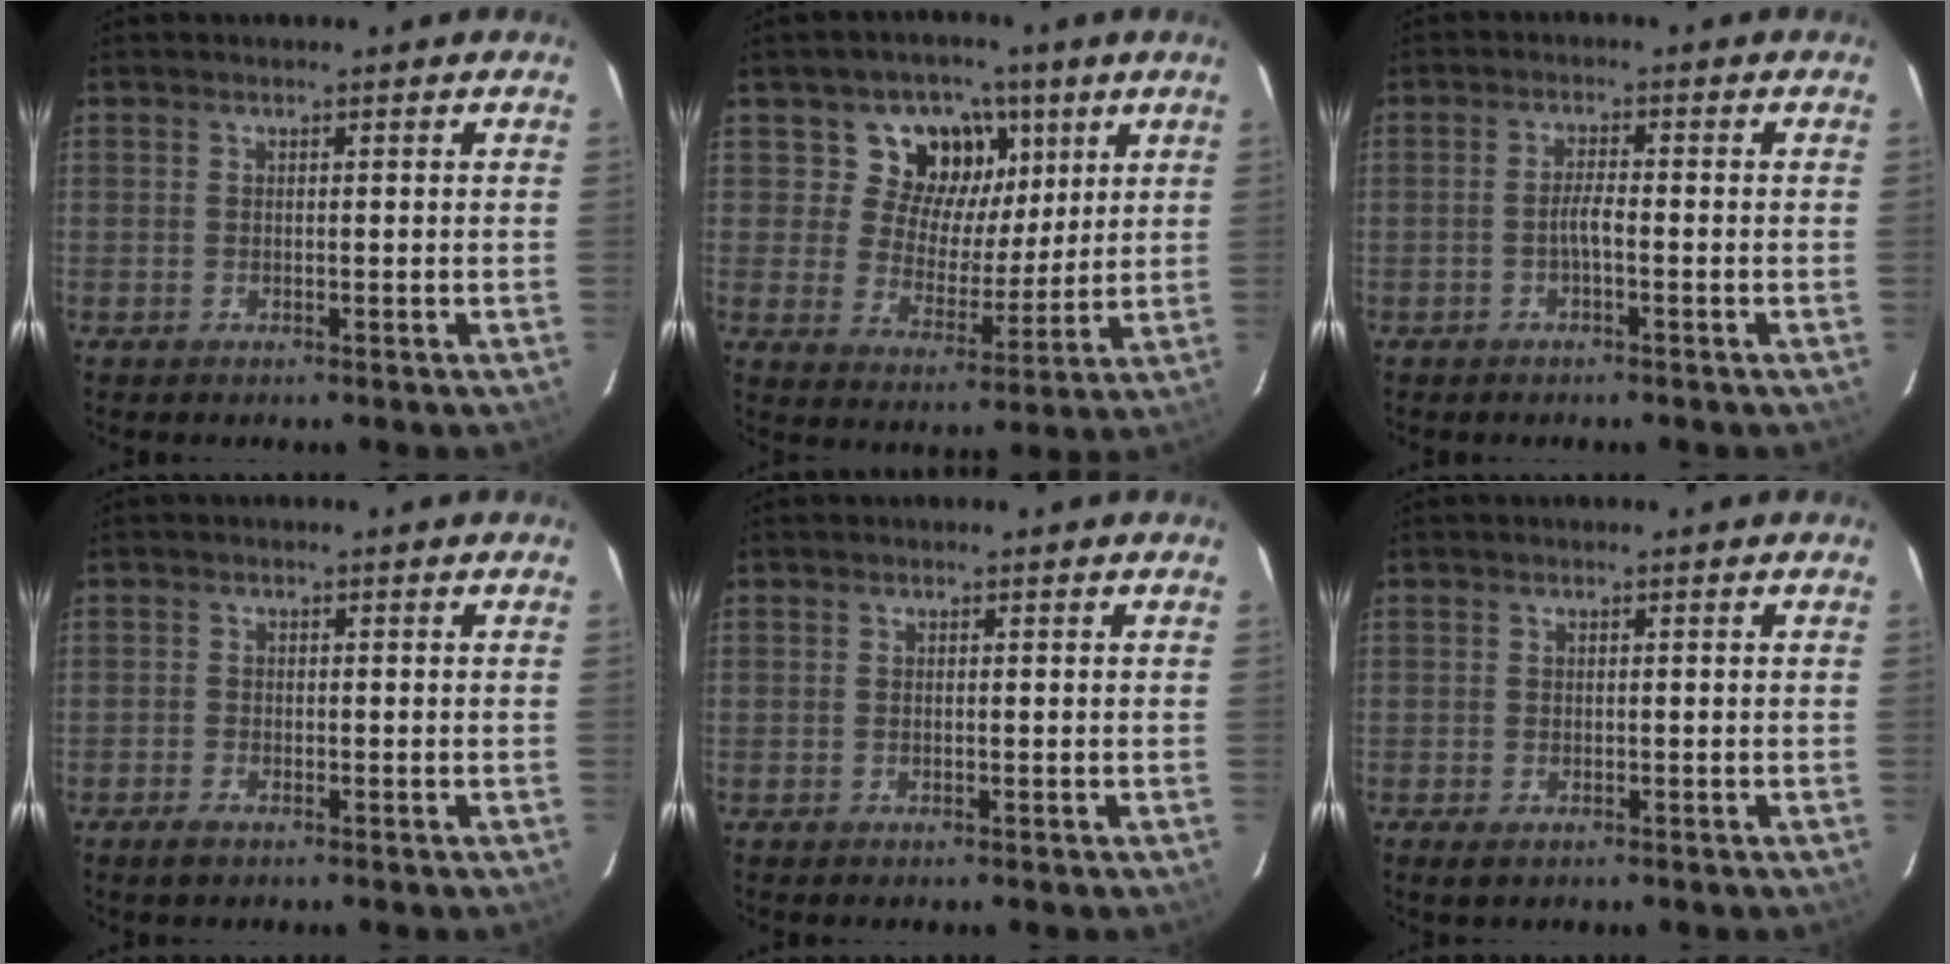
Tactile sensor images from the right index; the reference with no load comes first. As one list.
[{"total": 11.3, "force": [5.5, 9.2, 3.7], "torque": [-0.057, -0.010, 0.088]}, {"total": 2.3, "force": [-1.1, 0.2, 2.0], "torque": [-0.039, 0.004, -0.021]}, {"total": 2.1, "force": [-1.6, 0.9, 1.0], "torque": [-0.025, -0.002, -0.031]}, {"total": 0.0}, {"total": 1.7, "force": [-1.0, 1.0, 0.9], "torque": [-0.018, -0.006, -0.018]}]